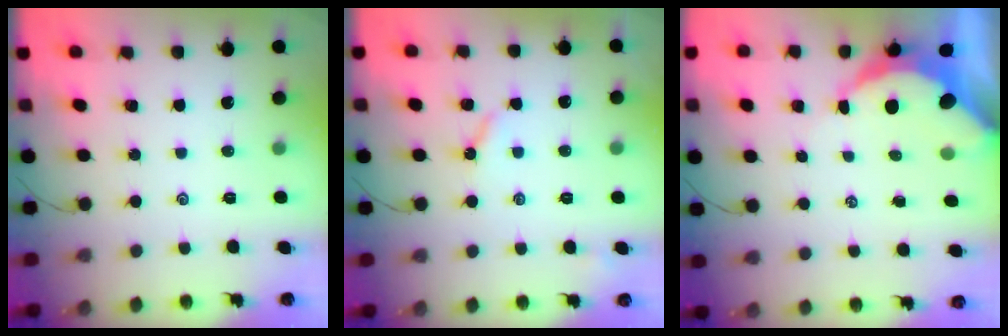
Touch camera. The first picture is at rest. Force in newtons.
{"total": 3.5, "press": 3.5, "slide": 0.6}
{"total": 7.9, "press": 7.8, "slide": 0.8}